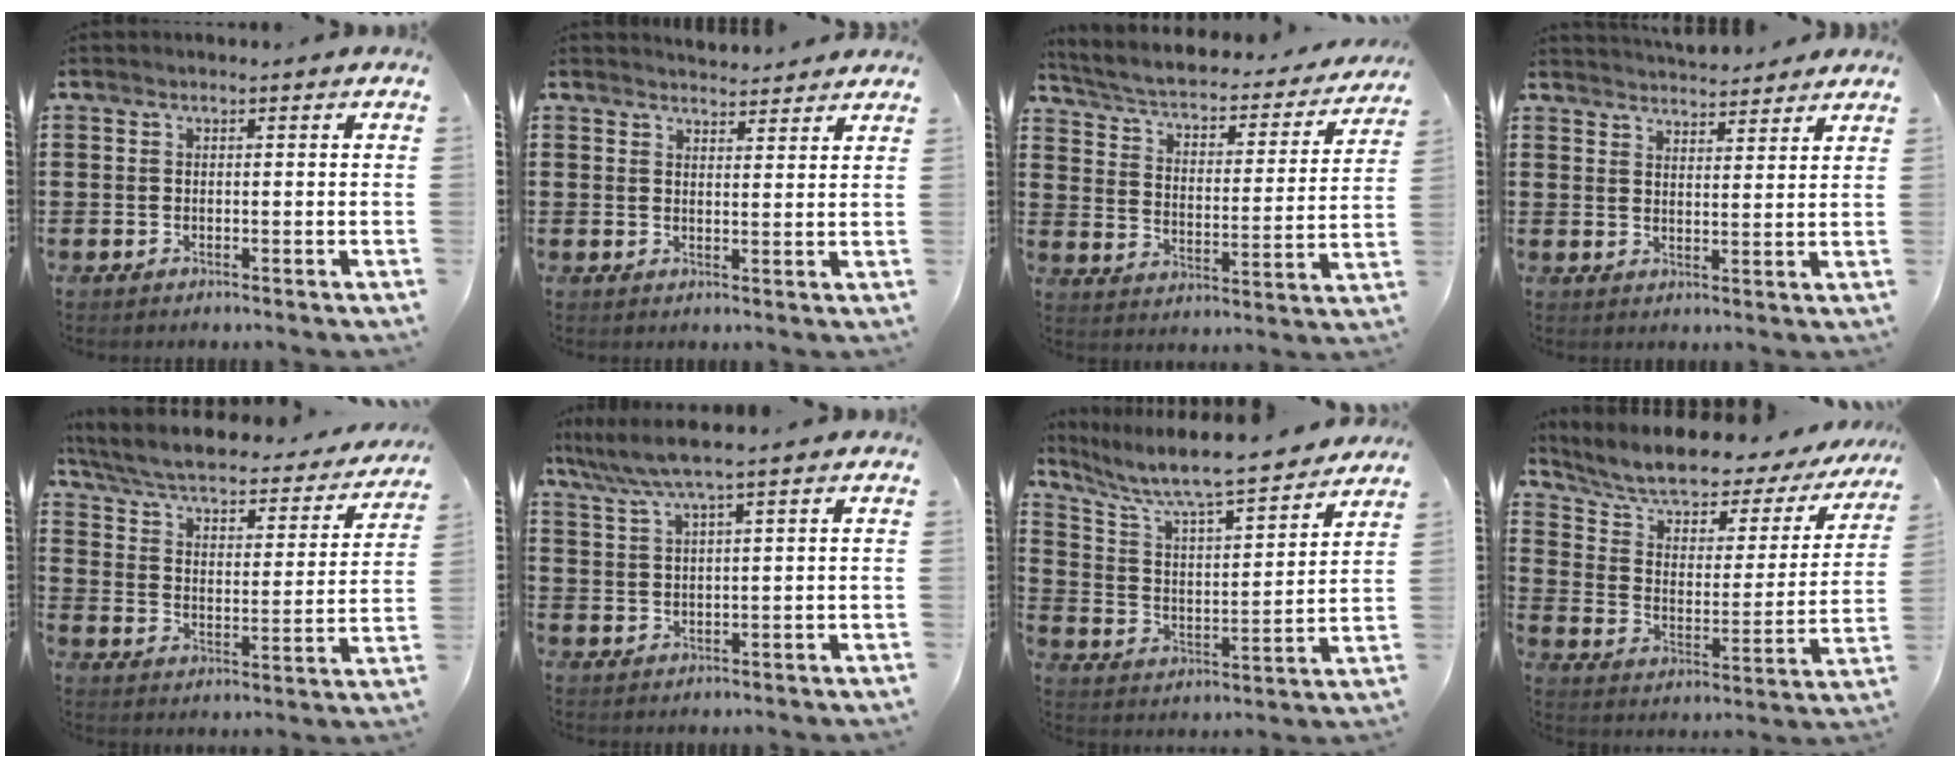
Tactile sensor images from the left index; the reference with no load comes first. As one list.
[{"total": 3.0, "force": [3.0, 0.3, 0.1], "torque": [-0.002, -0.013, 0.055]}, {"total": 3.0, "force": [2.4, 0.7, 1.6], "torque": [-0.047, -0.026, 0.029]}, {"total": 4.0, "force": [4.0, 0.2, 0.3], "torque": [-0.017, -0.016, 0.074]}, {"total": 4.4, "force": [3.7, 0.6, 2.2], "torque": [-0.061, -0.035, 0.055]}, {"total": 4.7, "force": [3.3, -0.3, 3.3], "torque": [-0.074, -0.008, 0.057]}, {"total": 7.1, "force": [6.4, 0.3, 3.1], "torque": [-0.087, -0.052, 0.102]}, {"total": 6.0, "force": [4.9, 2.1, 2.8], "torque": [-0.081, -0.038, 0.079]}]